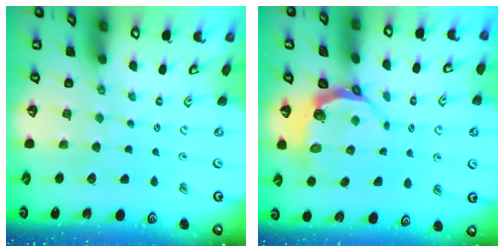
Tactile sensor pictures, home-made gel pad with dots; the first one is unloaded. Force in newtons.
{"total": 4.7, "press": 3.6, "slide": 3.0}